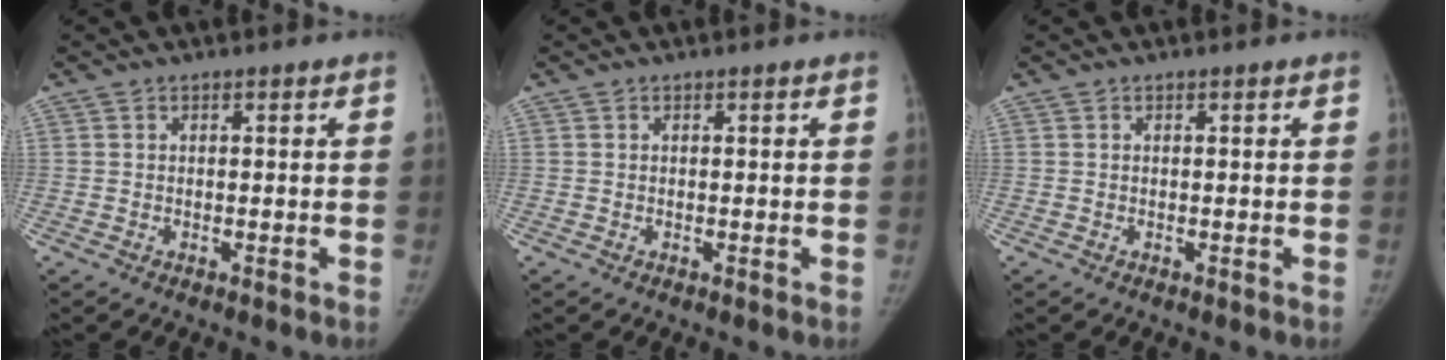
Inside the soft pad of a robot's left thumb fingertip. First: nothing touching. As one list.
[{"total": 0.0}, {"total": 0.0}]